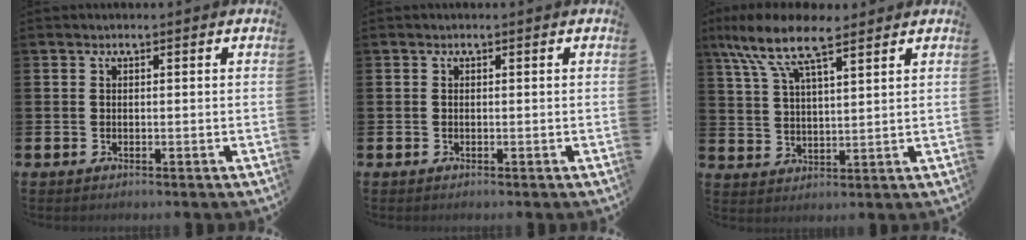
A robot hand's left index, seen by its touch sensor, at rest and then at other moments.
{"total": 0.0}
{"total": 9.3, "force": [7.2, 2.7, 5.1], "torque": [-0.118, -0.021, 0.129]}